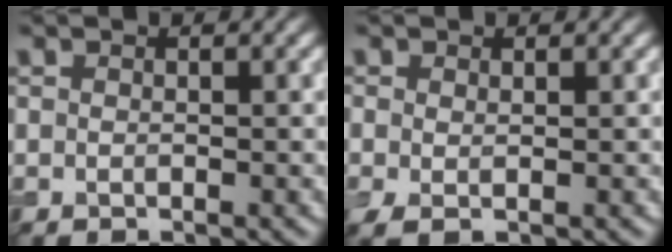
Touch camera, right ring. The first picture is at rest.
{"total": 1.6, "force": [-0.3, 0.8, 1.4], "torque": [-0.038, -0.008, -0.008]}